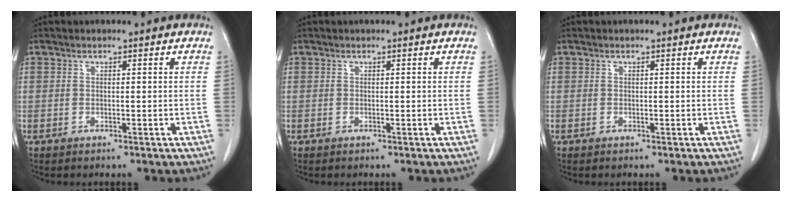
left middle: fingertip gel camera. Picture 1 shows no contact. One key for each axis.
{"total": 0.0}
{"total": 0.0}